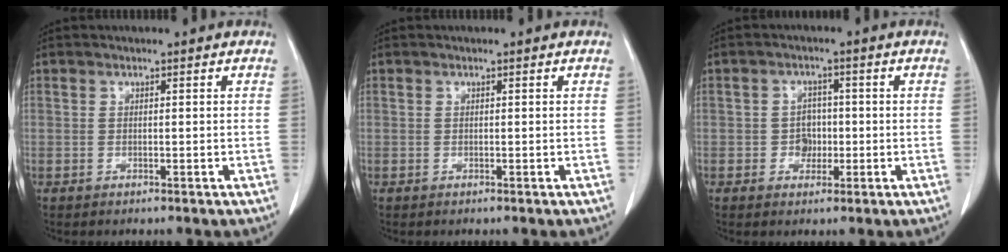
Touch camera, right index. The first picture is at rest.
{"total": 0.0}
{"total": 3.1, "force": [-0.5, 2.6, 1.4], "torque": [-0.015, 0.007, -0.006]}